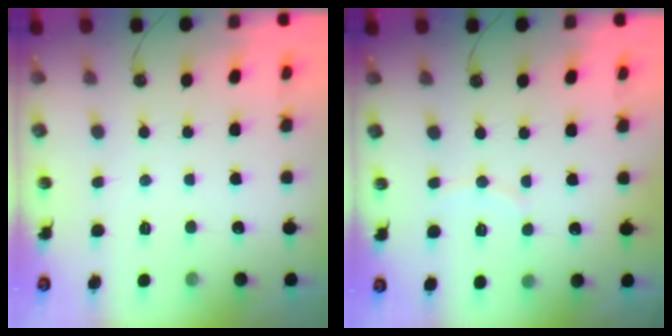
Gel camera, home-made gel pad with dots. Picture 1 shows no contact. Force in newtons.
{"total": 4.7, "press": 4.7, "slide": 0.5}